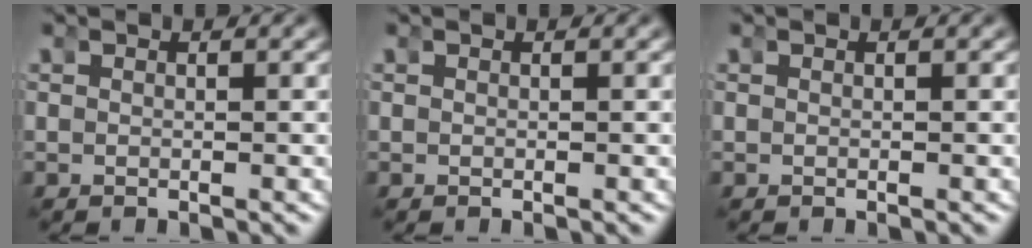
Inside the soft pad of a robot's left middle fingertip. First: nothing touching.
{"total": 0.0}
{"total": 0.0}